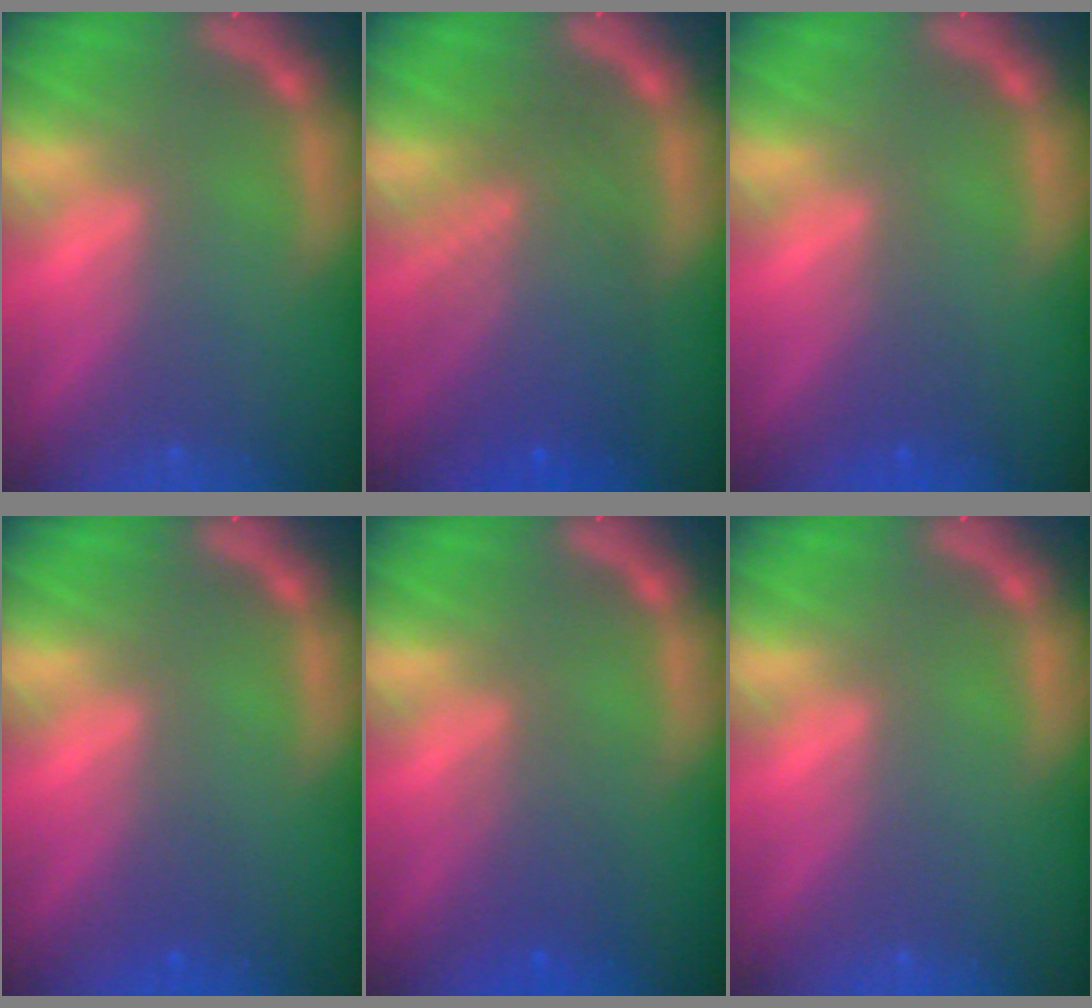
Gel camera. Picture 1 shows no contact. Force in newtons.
{"total": 7.6}
{"total": 1.5}
{"total": 1.0}
{"total": 2.5}
{"total": 0.0}